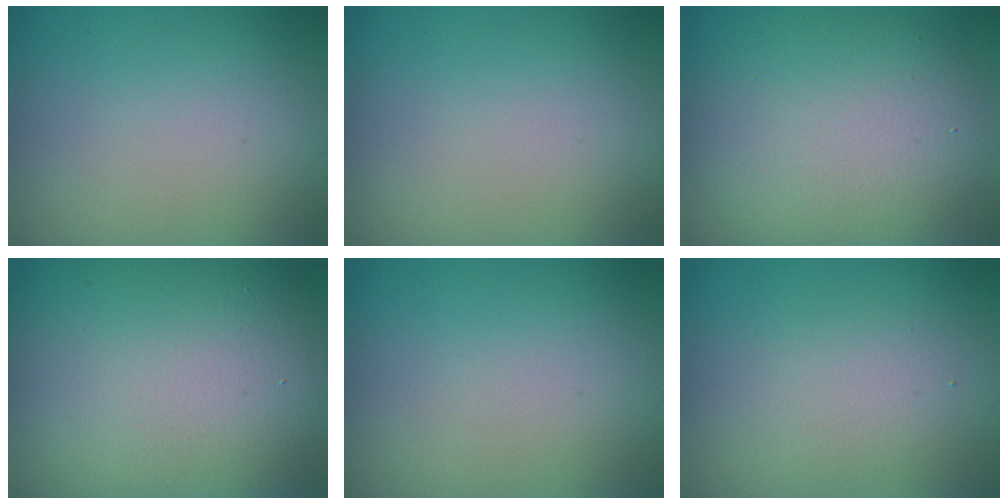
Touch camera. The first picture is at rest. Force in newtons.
{"total": 0.0}
{"total": 8.2, "press": 8.2, "slide": 0.8}
{"total": 14.8, "press": 14.8, "slide": 1.1}
{"total": 0.0}
{"total": 2.4, "press": 2.4, "slide": 0.2}